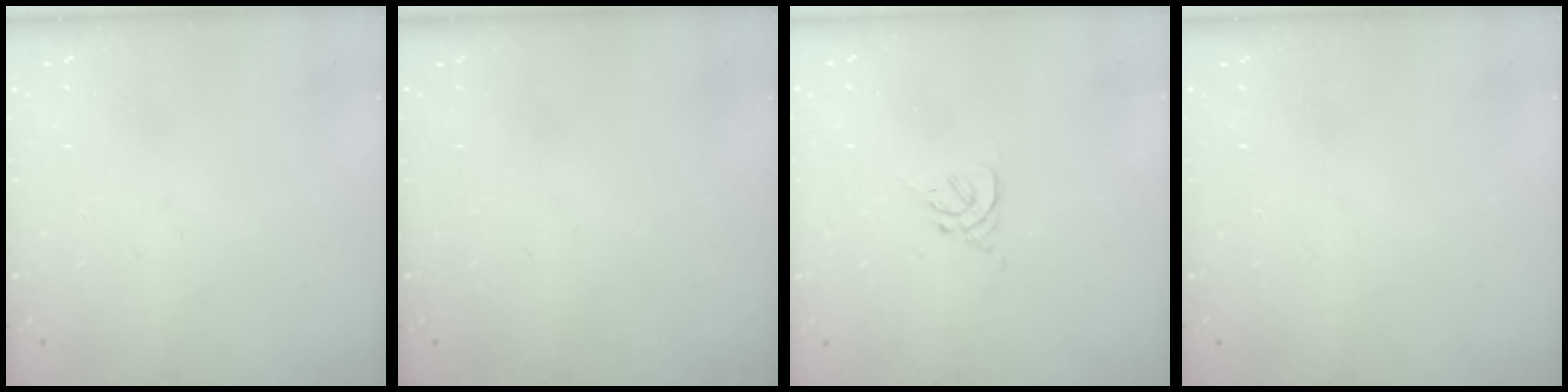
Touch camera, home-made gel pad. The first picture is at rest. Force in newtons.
{"total": 0.0}
{"total": 1.6, "press": 1.5, "slide": 0.6}
{"total": 0.0}